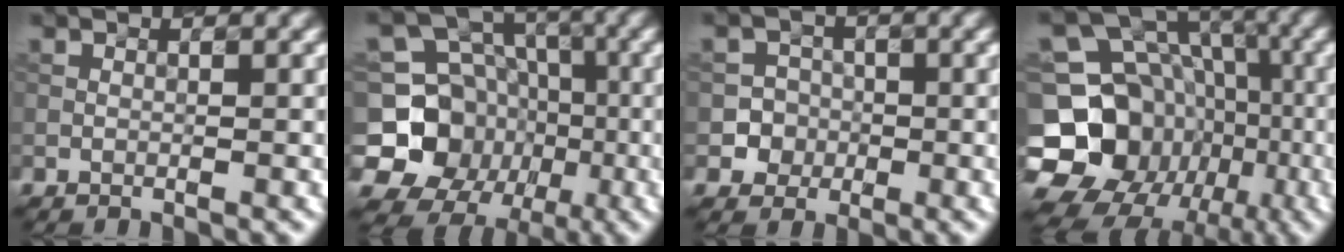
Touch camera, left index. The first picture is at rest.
{"total": 12.5, "force": [-2.8, 11.3, 4.4], "torque": [-0.098, 0.003, -0.072]}
{"total": 3.8, "force": [-1.4, 3.5, 0.3], "torque": [0.021, 0.010, -0.033]}
{"total": 19.1, "force": [-6.3, 16.4, 7.4], "torque": [-0.142, -0.005, -0.109]}